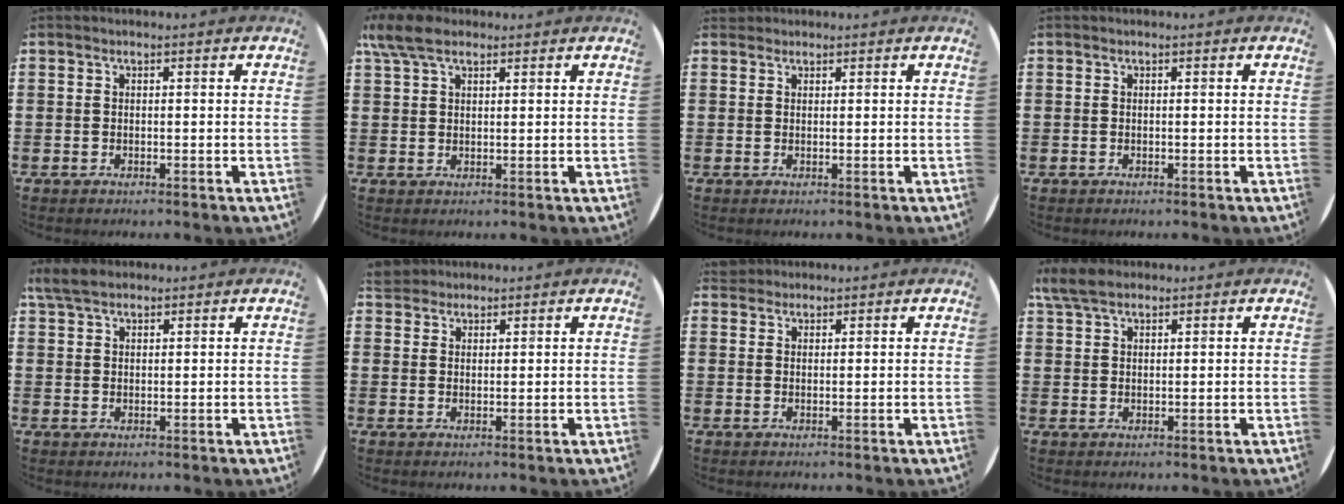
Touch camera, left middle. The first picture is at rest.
{"total": 4.7, "force": [3.3, 2.0, 2.8], "torque": [-0.055, 0.003, 0.059]}
{"total": 0.7, "force": [0.7, 0.3, -0.1], "torque": [0.009, 0.000, 0.012]}
{"total": 0.0}
{"total": 3.2, "force": [2.6, 1.2, 1.5], "torque": [-0.027, 0.004, 0.048]}
{"total": 2.6, "force": [2.4, 0.9, 0.0], "torque": [0.003, 0.000, 0.046]}
{"total": 1.6, "force": [1.5, 0.6, -0.1], "torque": [-0.002, 0.006, 0.030]}
{"total": 4.0, "force": [3.2, 1.4, 2.0], "torque": [-0.038, 0.001, 0.058]}